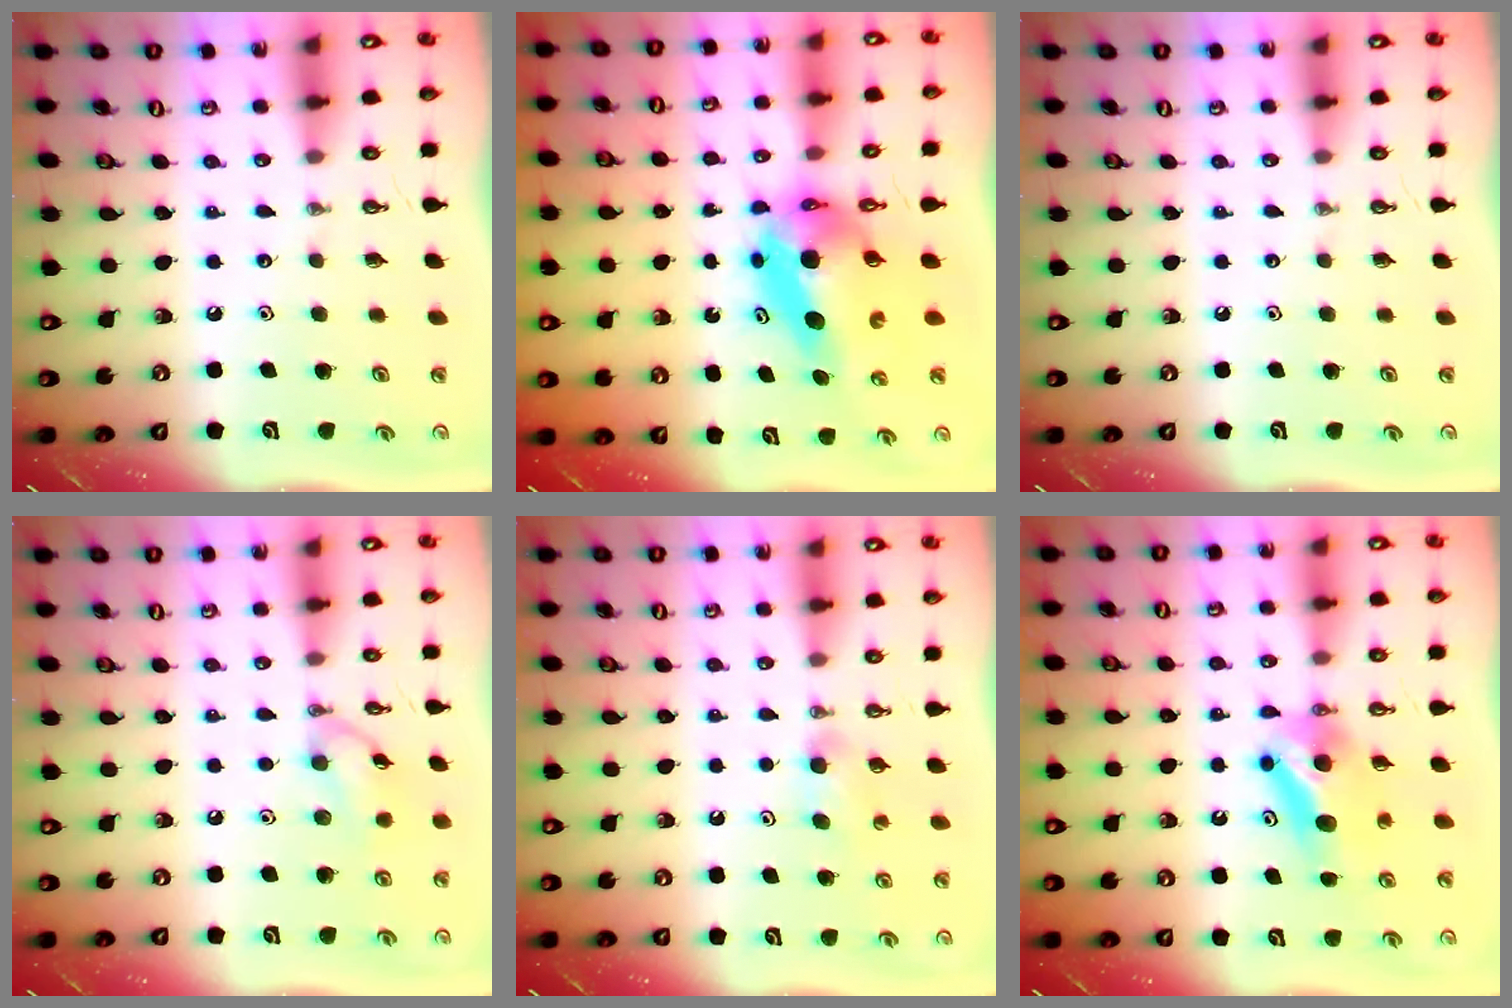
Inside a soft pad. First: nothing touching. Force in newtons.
{"total": 7.2, "press": 7.2, "slide": 0.3}
{"total": 0.0}
{"total": 9.1, "press": 9.1, "slide": 0.4}
{"total": 7.9, "press": 2.0, "slide": 7.7}
{"total": 9.3, "press": 5.7, "slide": 7.3}